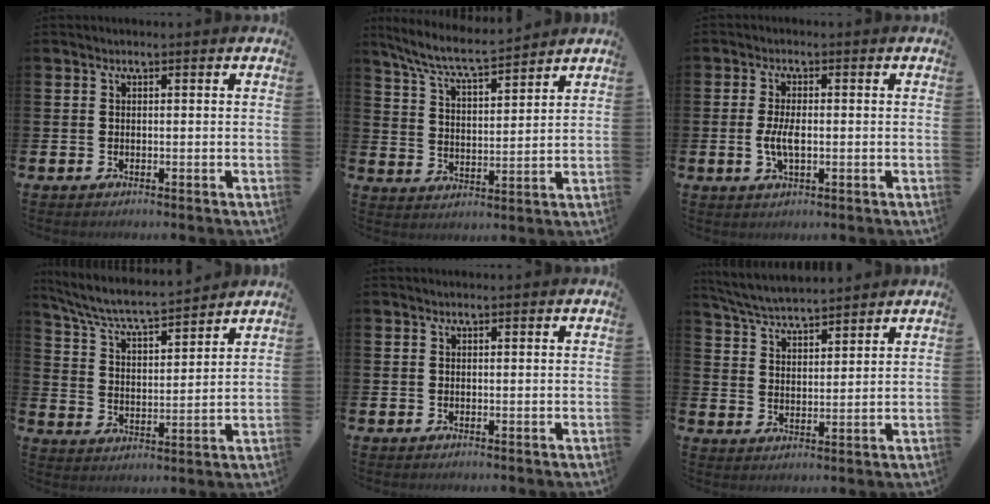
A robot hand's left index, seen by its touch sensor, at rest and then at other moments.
{"total": 7.3, "force": [6.8, 0.6, 2.6], "torque": [-0.076, -0.039, 0.119]}
{"total": 3.8, "force": [-0.3, 1.6, 3.4], "torque": [-0.067, 0.000, -0.009]}
{"total": 6.6, "force": [6.2, 0.6, 2.2], "torque": [-0.070, -0.049, 0.104]}
{"total": 0.0}
{"total": 5.3, "force": [5.3, 0.5, 0.7], "torque": [-0.037, -0.028, 0.094]}